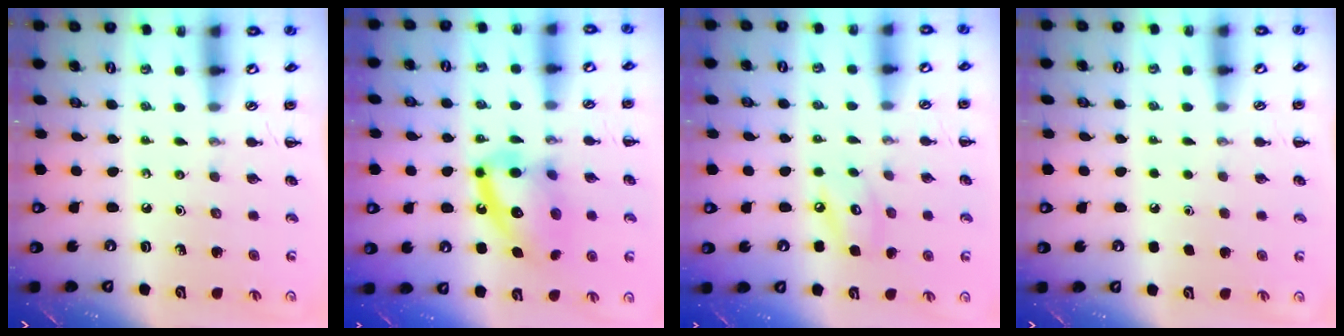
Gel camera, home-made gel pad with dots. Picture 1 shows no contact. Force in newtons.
{"total": 14.2, "press": 14.1, "slide": 2.1}
{"total": 6.2, "press": 6.2, "slide": 0.8}
{"total": 1.8, "press": 1.8, "slide": 0.1}